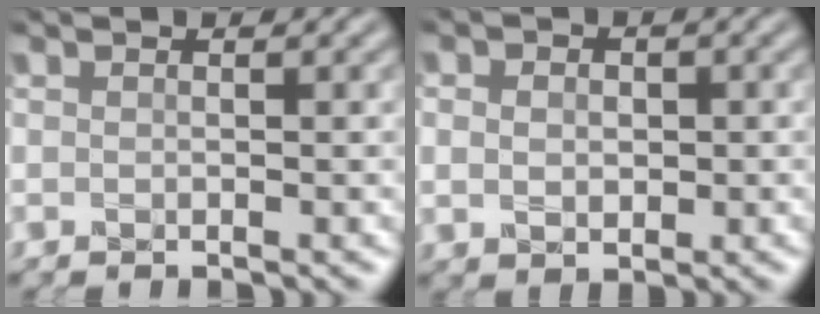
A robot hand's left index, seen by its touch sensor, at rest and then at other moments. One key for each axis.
{"total": 2.4, "fx": 0.4, "fy": 1.9, "fz": 1.4, "tx": -0.019, "ty": 0.007, "tz": 0.002}